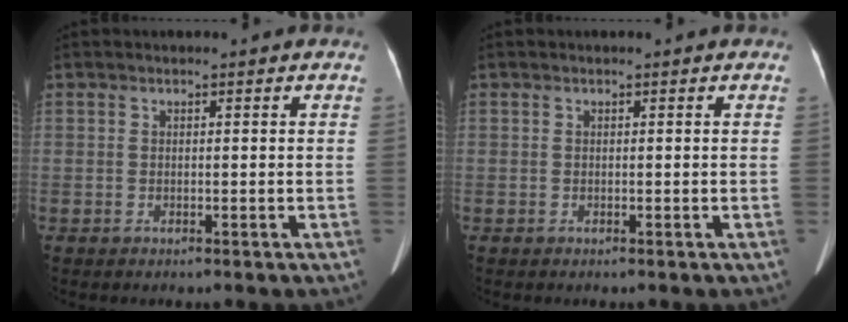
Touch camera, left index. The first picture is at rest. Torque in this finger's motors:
{"motor_torque": [0.03, 0.03, 0.00, 0.01]}